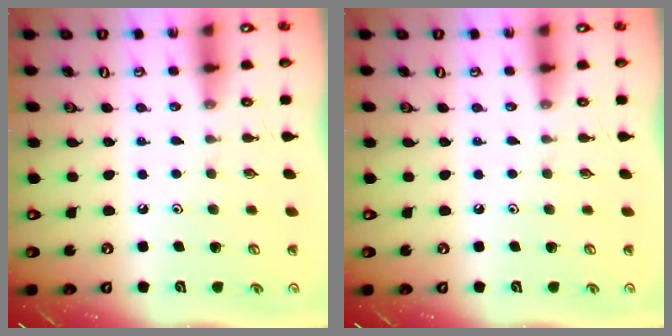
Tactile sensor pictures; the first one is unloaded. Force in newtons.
{"total": 0.0}